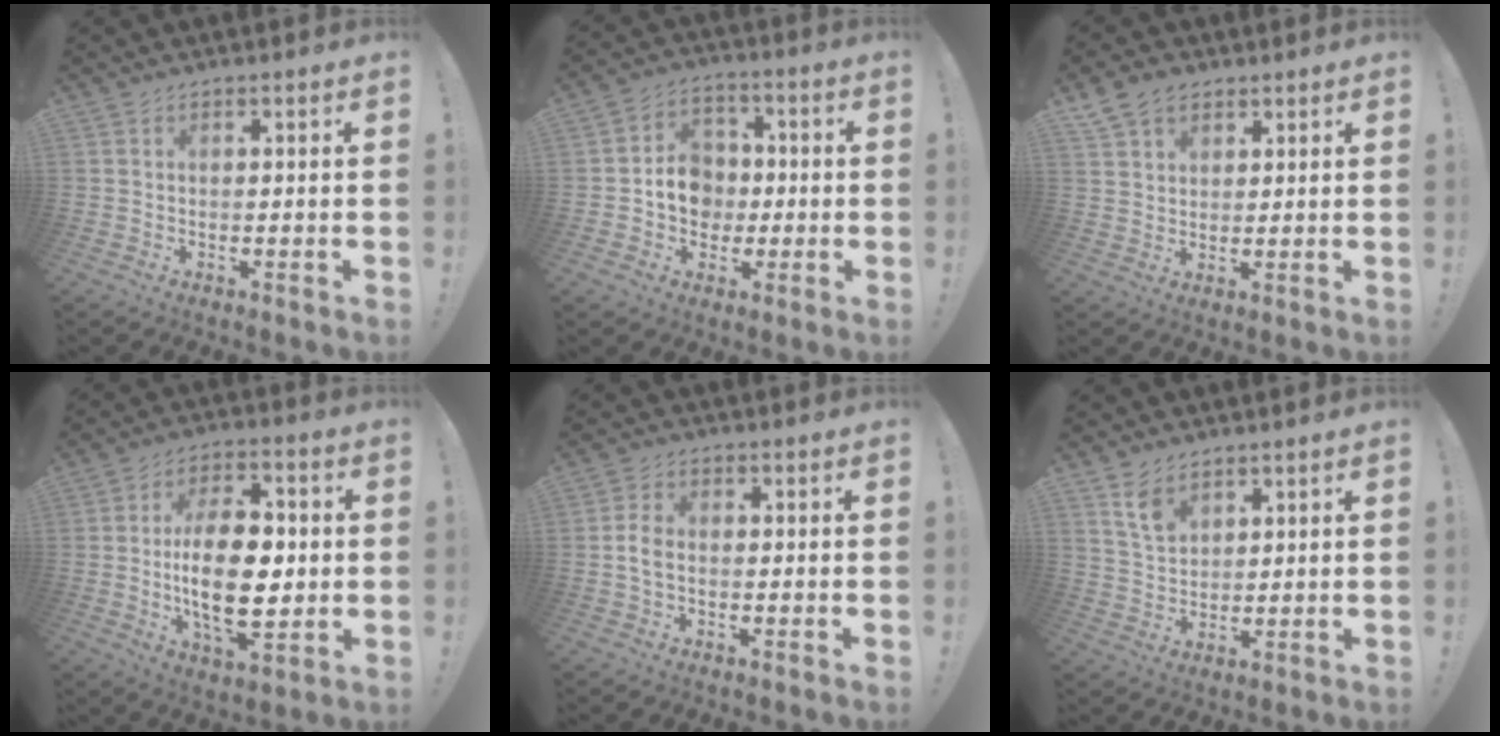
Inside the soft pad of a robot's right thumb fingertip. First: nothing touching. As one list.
[{"total": 10.3, "force": [-1.5, 9.2, 4.4], "torque": [-0.065, 0.019, -0.022]}, {"total": 7.0, "force": [4.5, 4.9, 2.3], "torque": [-0.039, -0.018, 0.088]}, {"total": 19.5, "force": [-1.0, 10.4, 16.5], "torque": [-0.293, -0.007, -0.025]}, {"total": 4.2, "force": [-0.7, 2.7, 3.2], "torque": [-0.066, 0.010, -0.014]}, {"total": 7.4, "force": [4.8, 4.6, 3.2], "torque": [-0.048, -0.027, 0.090]}]